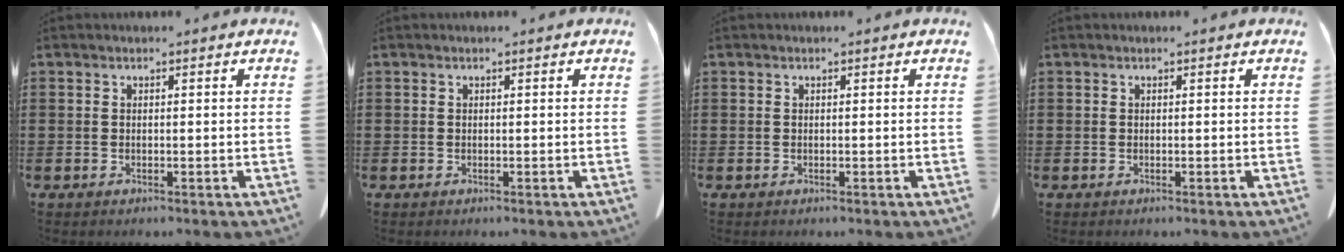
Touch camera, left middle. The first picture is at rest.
{"total": 0.0}
{"total": 0.0}
{"total": 0.0}